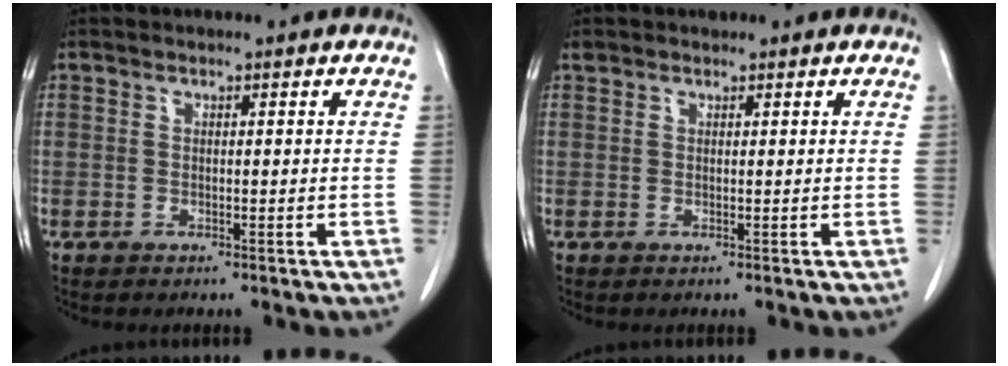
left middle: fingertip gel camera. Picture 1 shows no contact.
{"total": 0.8, "force": [0.7, 0.4, 0.0], "torque": [-0.009, 0.013, 0.015]}